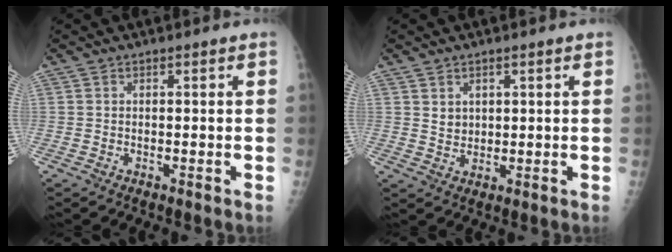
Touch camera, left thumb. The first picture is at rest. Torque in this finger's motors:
{"motor_torque": [-0.32, -0.12, 0.19, -0.06, -0.01]}